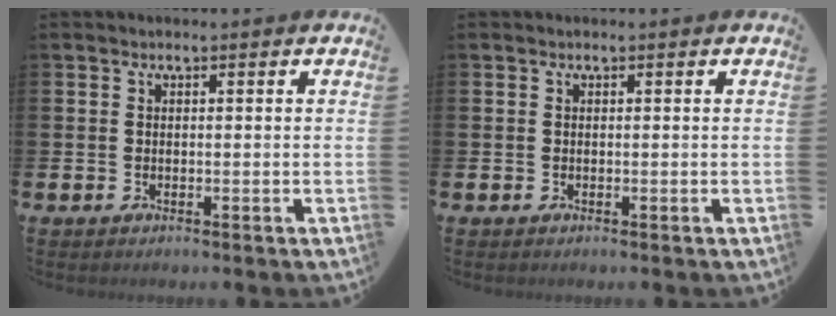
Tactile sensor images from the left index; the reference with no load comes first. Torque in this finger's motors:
{"motor_torque": [0.00, 0.00, 0.00, -0.01]}